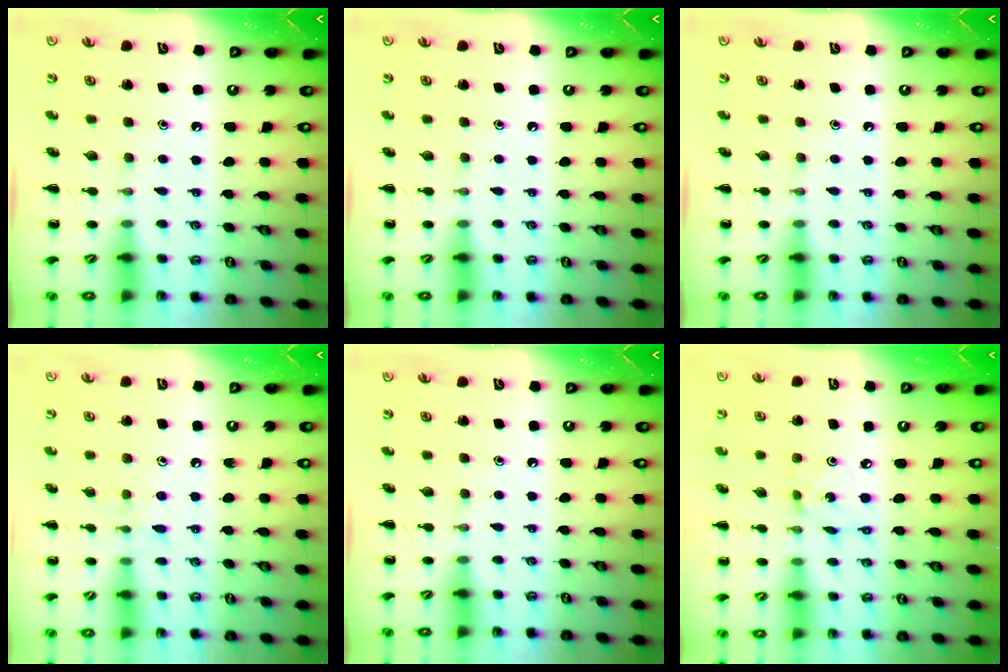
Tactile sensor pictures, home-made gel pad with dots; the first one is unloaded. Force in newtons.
{"total": 0.0}
{"total": 0.0}
{"total": 6.3, "press": 6.0, "slide": 2.0}
{"total": 0.0}
{"total": 2.2, "press": 2.2, "slide": 0.4}